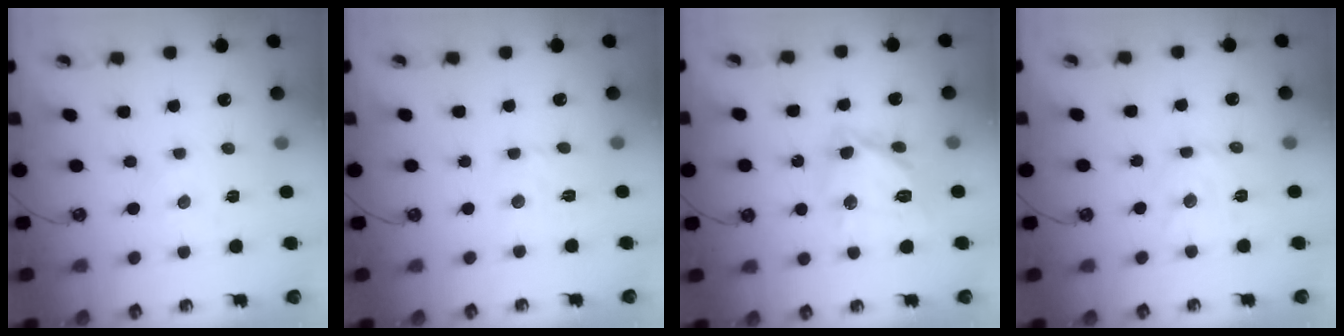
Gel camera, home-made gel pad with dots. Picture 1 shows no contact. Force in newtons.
{"total": 3.1, "press": 3.1, "slide": 0.4}
{"total": 14.9, "press": 14.8, "slide": 1.4}
{"total": 8.8, "press": 8.8, "slide": 0.5}